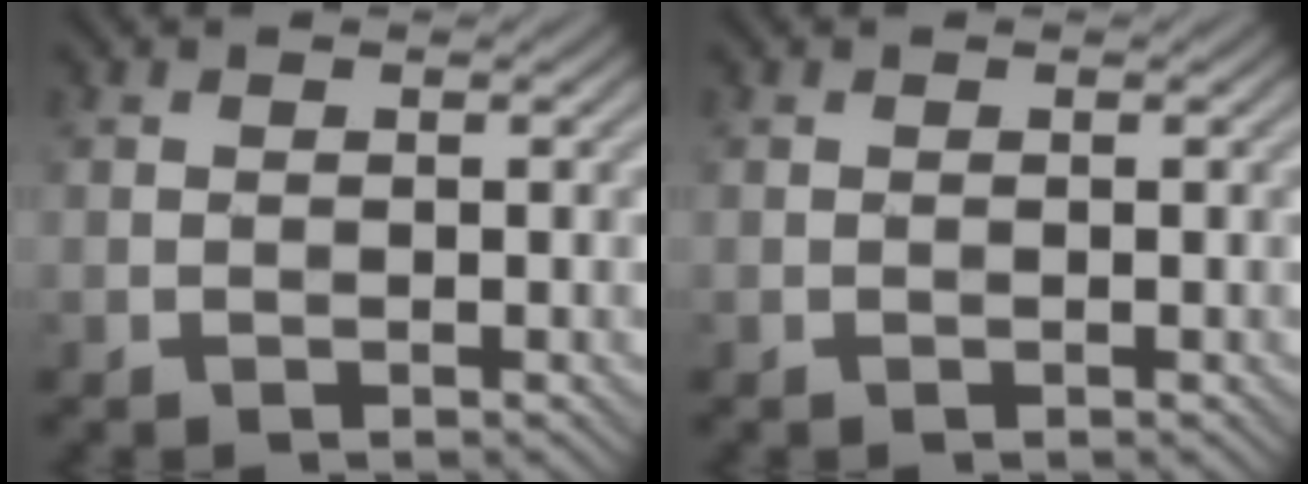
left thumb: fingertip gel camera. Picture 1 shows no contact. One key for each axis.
{"total": 0.0}